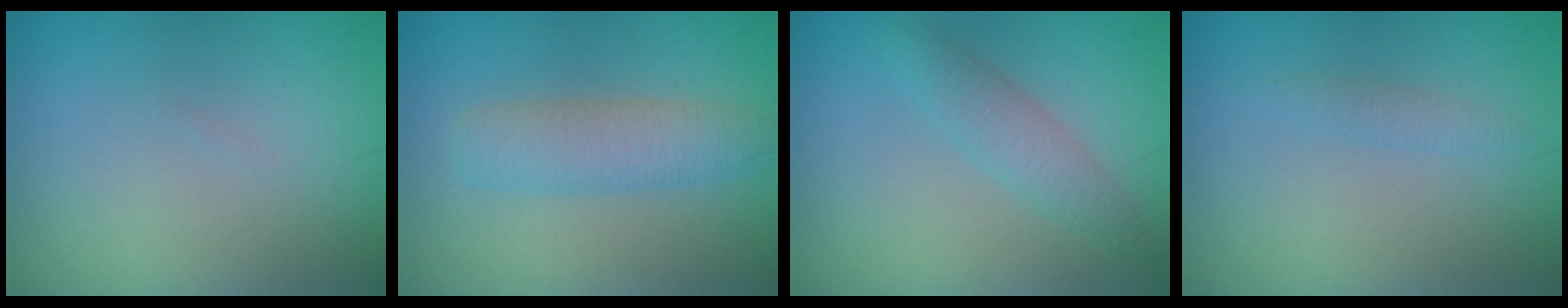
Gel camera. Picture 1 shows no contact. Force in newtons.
{"total": 3.5, "press": 3.5, "slide": 0.2}
{"total": 2.3, "press": 2.3, "slide": 0.1}
{"total": 0.9, "press": 0.9, "slide": 0.1}